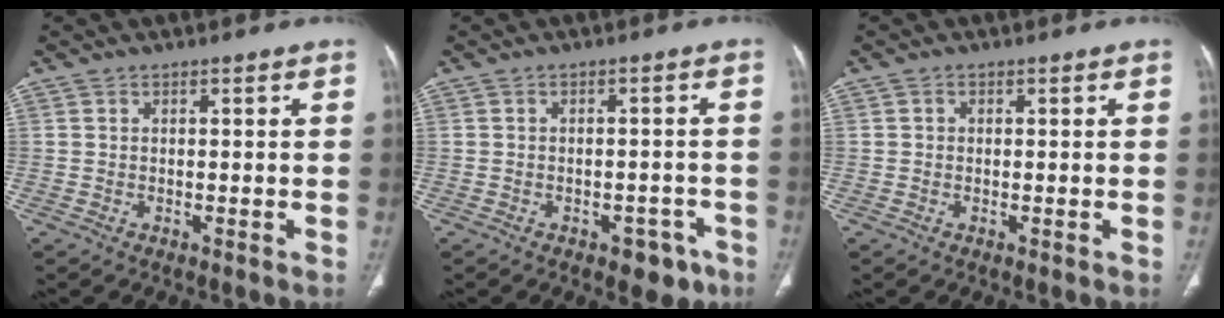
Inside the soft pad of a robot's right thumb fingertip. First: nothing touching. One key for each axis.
{"total": 5.2, "fx": -3.1, "fy": 3.0, "fz": 2.9, "tx": -0.016, "ty": 0.020, "tz": -0.036}
{"total": 0.7, "fx": 0.1, "fy": 0.6, "fz": 0.2, "tx": 0.000, "ty": 0.002, "tz": 0.000}